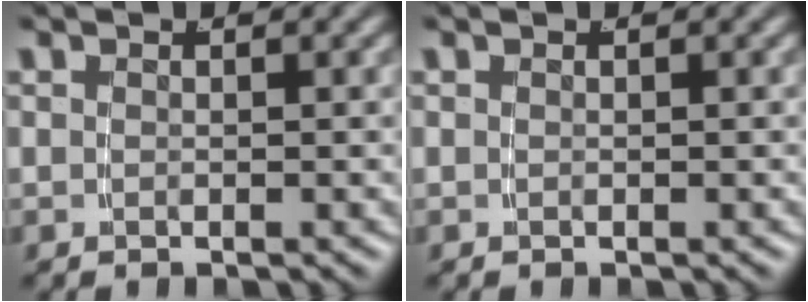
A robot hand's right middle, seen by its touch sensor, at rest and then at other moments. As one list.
[{"total": 0.0}]